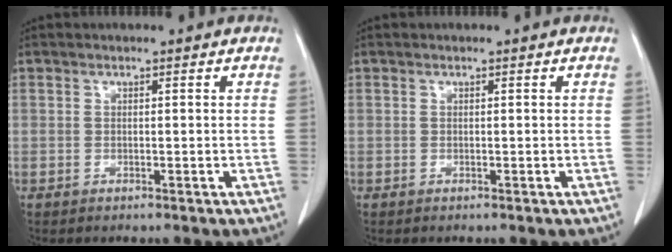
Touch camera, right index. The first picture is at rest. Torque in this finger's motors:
{"motor_torque": [0.00, 0.00, 0.00, 0.00]}